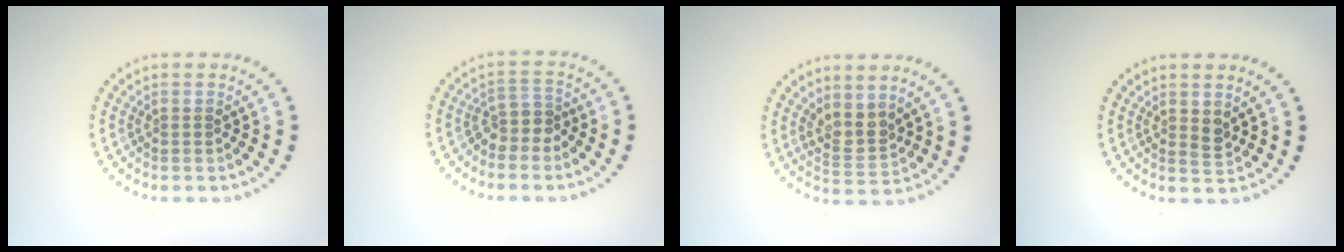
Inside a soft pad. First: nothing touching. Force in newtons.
{"total": 2.3, "press": 1.7, "slide": 1.5}
{"total": 2.5, "press": 2.1, "slide": 1.5}
{"total": 1.1, "press": 1.0, "slide": 0.4}